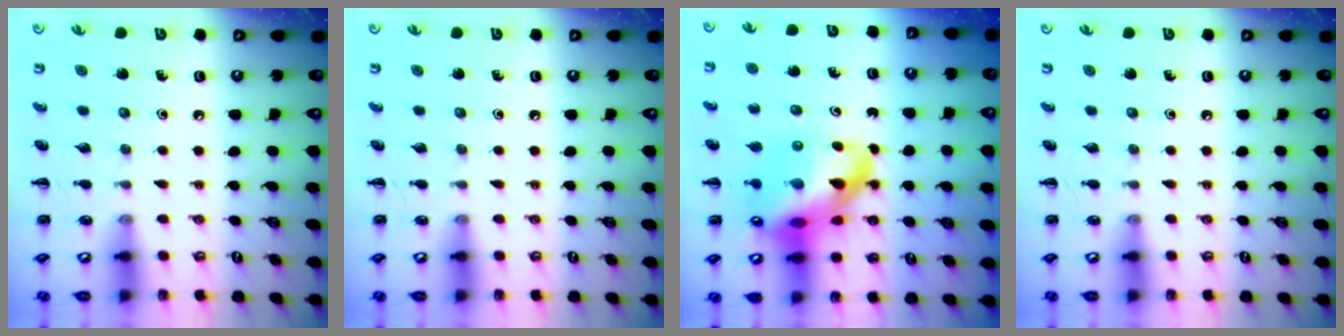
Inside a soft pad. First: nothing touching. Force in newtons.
{"total": 0.0}
{"total": 18.4, "press": 18.0, "slide": 3.8}
{"total": 0.0}